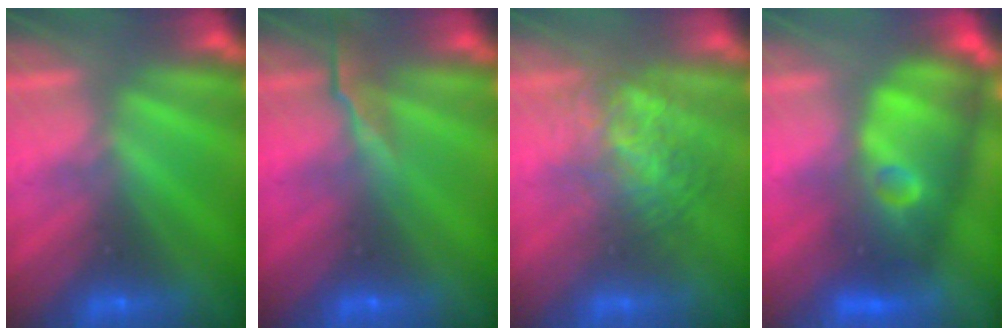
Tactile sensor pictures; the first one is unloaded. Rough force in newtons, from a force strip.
{"total": 2.6}
{"total": 3.7}
{"total": 9.5}